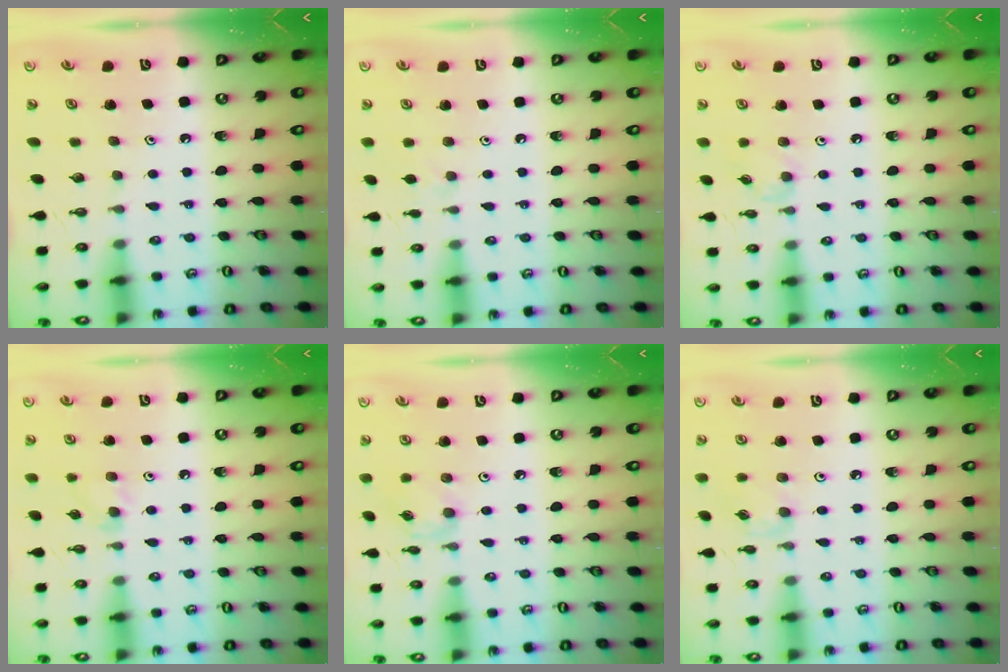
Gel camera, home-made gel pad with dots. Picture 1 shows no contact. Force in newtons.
{"total": 4.5, "press": 4.5, "slide": 0.7}
{"total": 4.7, "press": 4.6, "slide": 0.6}
{"total": 4.4, "press": 4.4, "slide": 0.6}
{"total": 4.4, "press": 4.3, "slide": 0.3}
{"total": 2.5, "press": 2.5, "slide": 0.5}